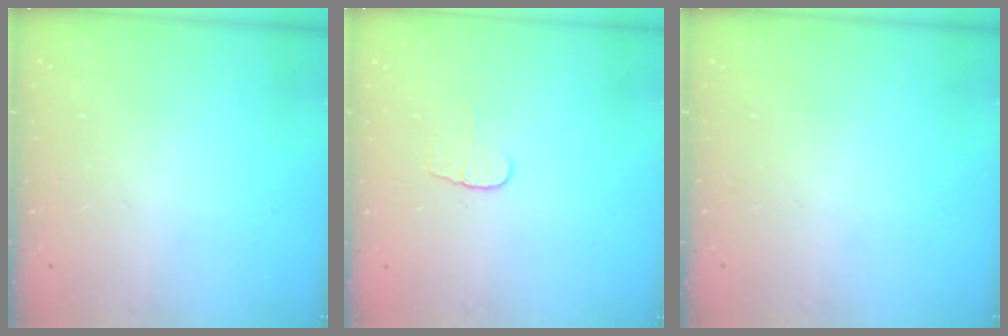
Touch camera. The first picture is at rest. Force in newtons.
{"total": 4.8, "press": 4.8, "slide": 0.4}
{"total": 0.0}